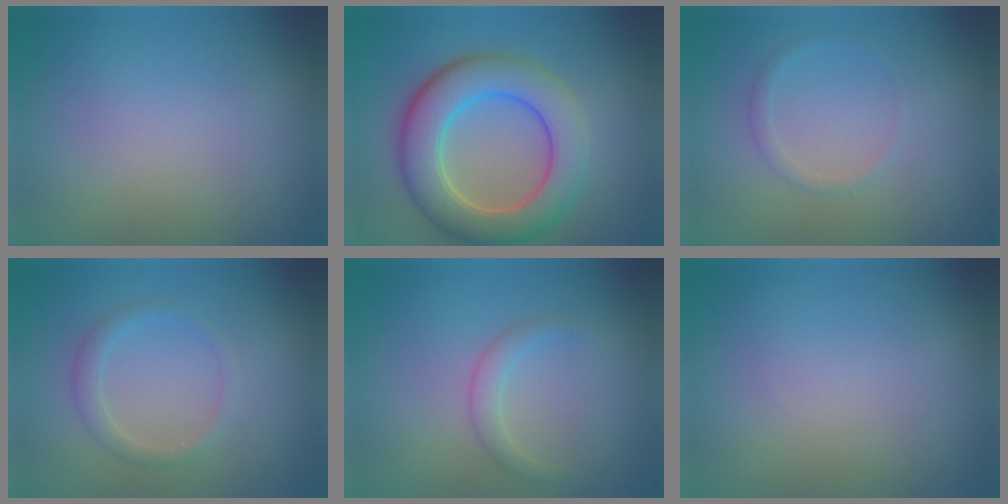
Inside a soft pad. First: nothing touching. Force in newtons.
{"total": 7.9, "press": 7.9, "slide": 0.6}
{"total": 0.9, "press": 0.9, "slide": 0.0}
{"total": 1.6, "press": 1.6, "slide": 0.1}
{"total": 1.4, "press": 1.4, "slide": 0.1}
{"total": 0.0}